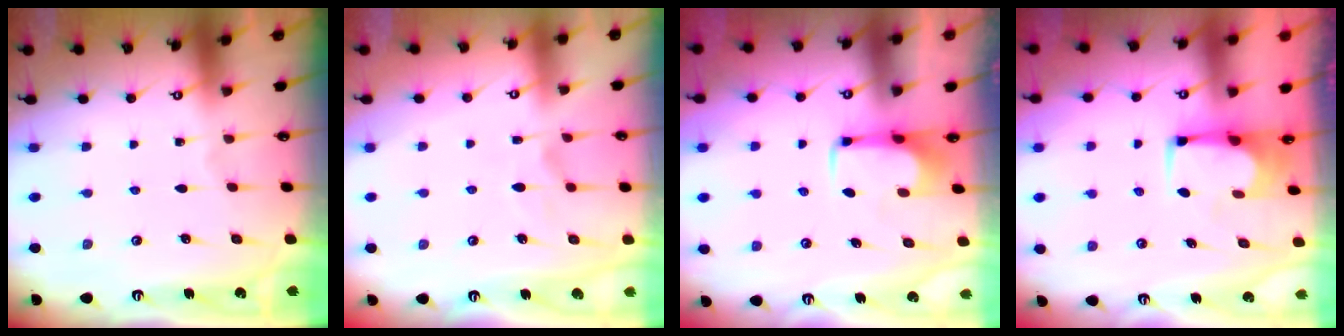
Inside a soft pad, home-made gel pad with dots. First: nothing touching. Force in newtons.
{"total": 5.2, "press": 5.0, "slide": 1.2}
{"total": 2.2, "press": 2.1, "slide": 0.4}
{"total": 1.6, "press": 1.6, "slide": 0.3}